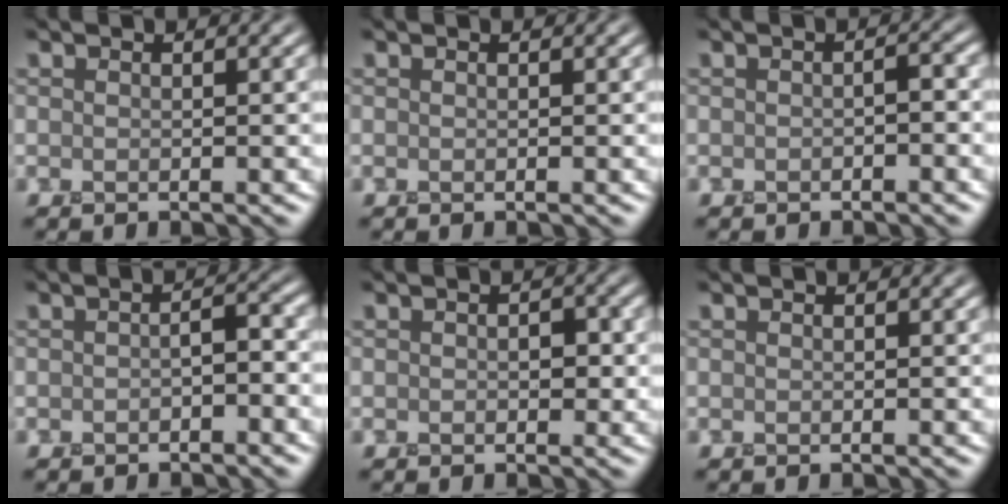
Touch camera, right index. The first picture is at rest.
{"total": 0.0}
{"total": 1.1, "force": [-0.5, 0.2, 0.9], "torque": [-0.018, 0.005, -0.010]}
{"total": 1.6, "force": [-0.8, 0.5, 1.3], "torque": [-0.027, 0.006, -0.016]}
{"total": 1.7, "force": [0.0, 1.2, 1.2], "torque": [-0.019, 0.002, 0.000]}
{"total": 0.0}